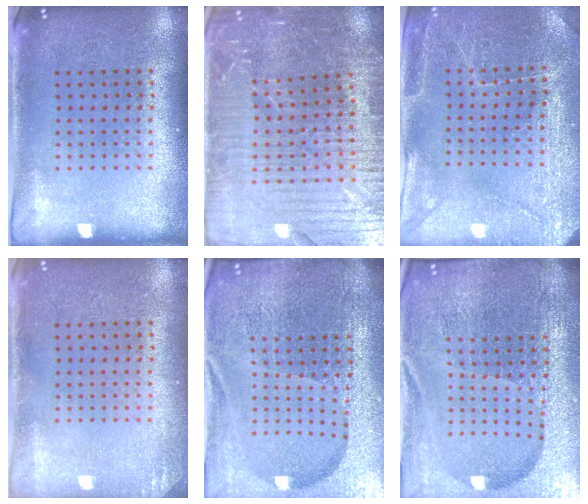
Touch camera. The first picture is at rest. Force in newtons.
{"total": 4.4, "press": 4.2, "slide": 1.3}
{"total": 2.9, "press": 2.9, "slide": 0.2}
{"total": 1.1, "press": 1.1, "slide": 0.1}
{"total": 7.0, "press": 6.0, "slide": 3.5}
{"total": 6.8, "press": 5.9, "slide": 3.4}